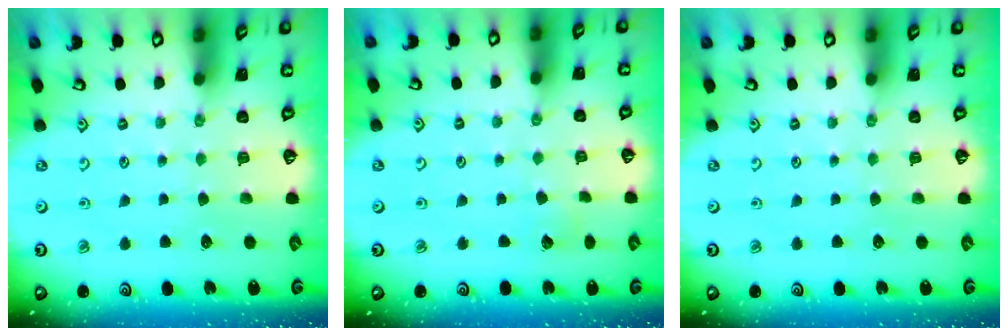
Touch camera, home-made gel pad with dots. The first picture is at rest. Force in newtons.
{"total": 2.9, "press": 2.9, "slide": 0.3}
{"total": 0.0}